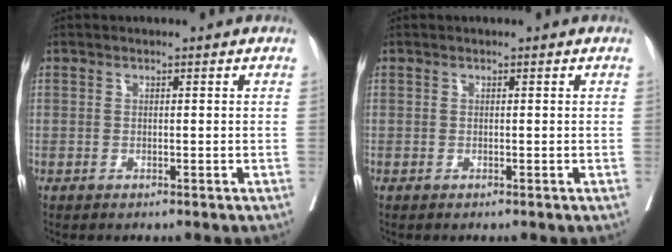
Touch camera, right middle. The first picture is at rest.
{"total": 0.0}